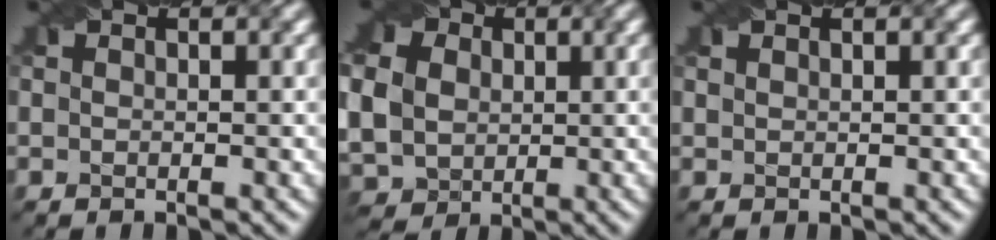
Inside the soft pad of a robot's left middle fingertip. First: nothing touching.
{"total": 9.7, "force": [1.8, 8.0, 5.2], "torque": [-0.105, 0.022, 0.018]}
{"total": 0.9, "force": [0.7, 0.3, 0.4], "torque": [-0.004, -0.006, 0.010]}